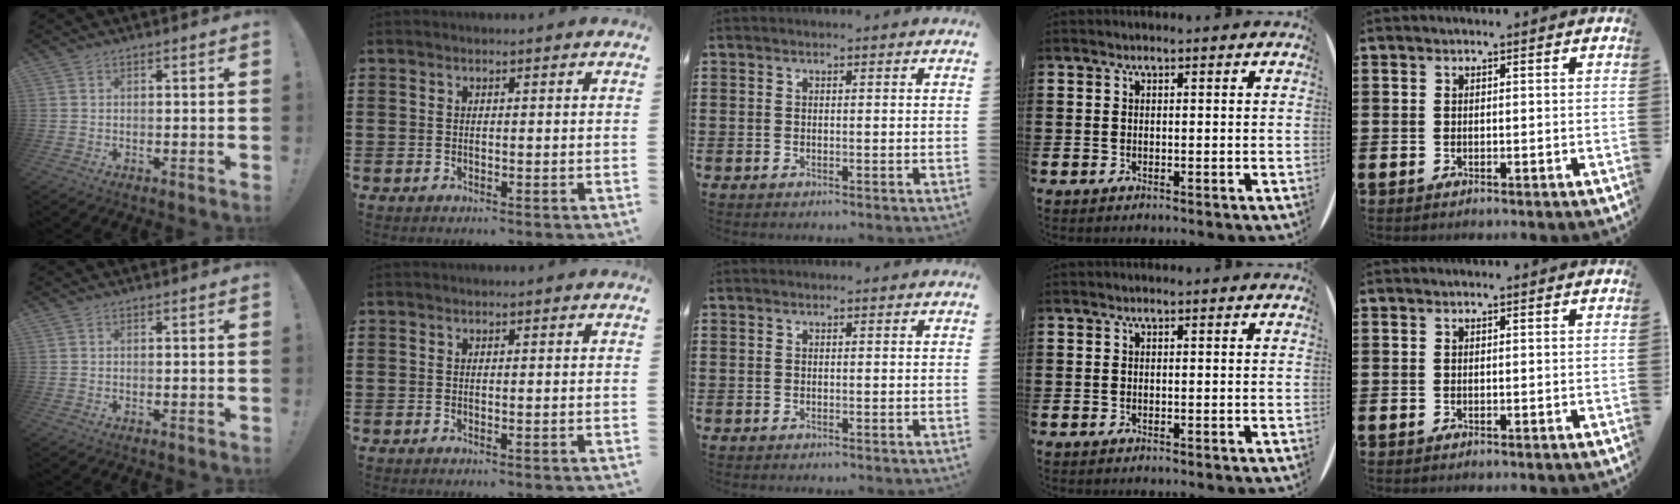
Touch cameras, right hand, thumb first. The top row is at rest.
{}